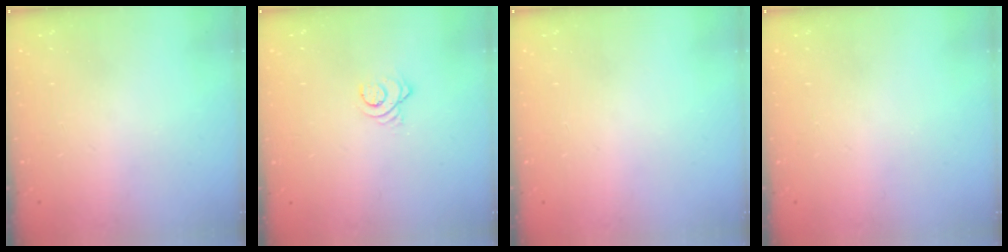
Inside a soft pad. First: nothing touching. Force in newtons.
{"total": 3.3, "press": 3.3, "slide": 0.2}
{"total": 0.0}
{"total": 0.0}